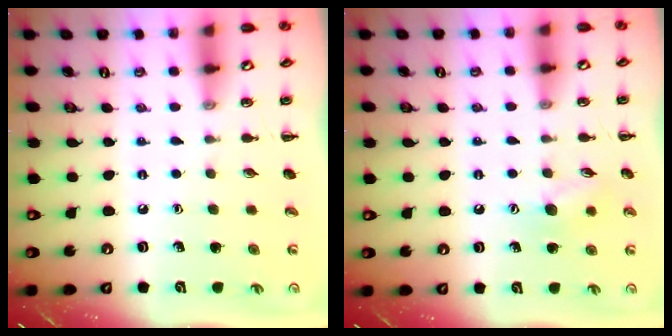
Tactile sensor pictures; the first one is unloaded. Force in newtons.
{"total": 7.3, "press": 7.2, "slide": 0.8}